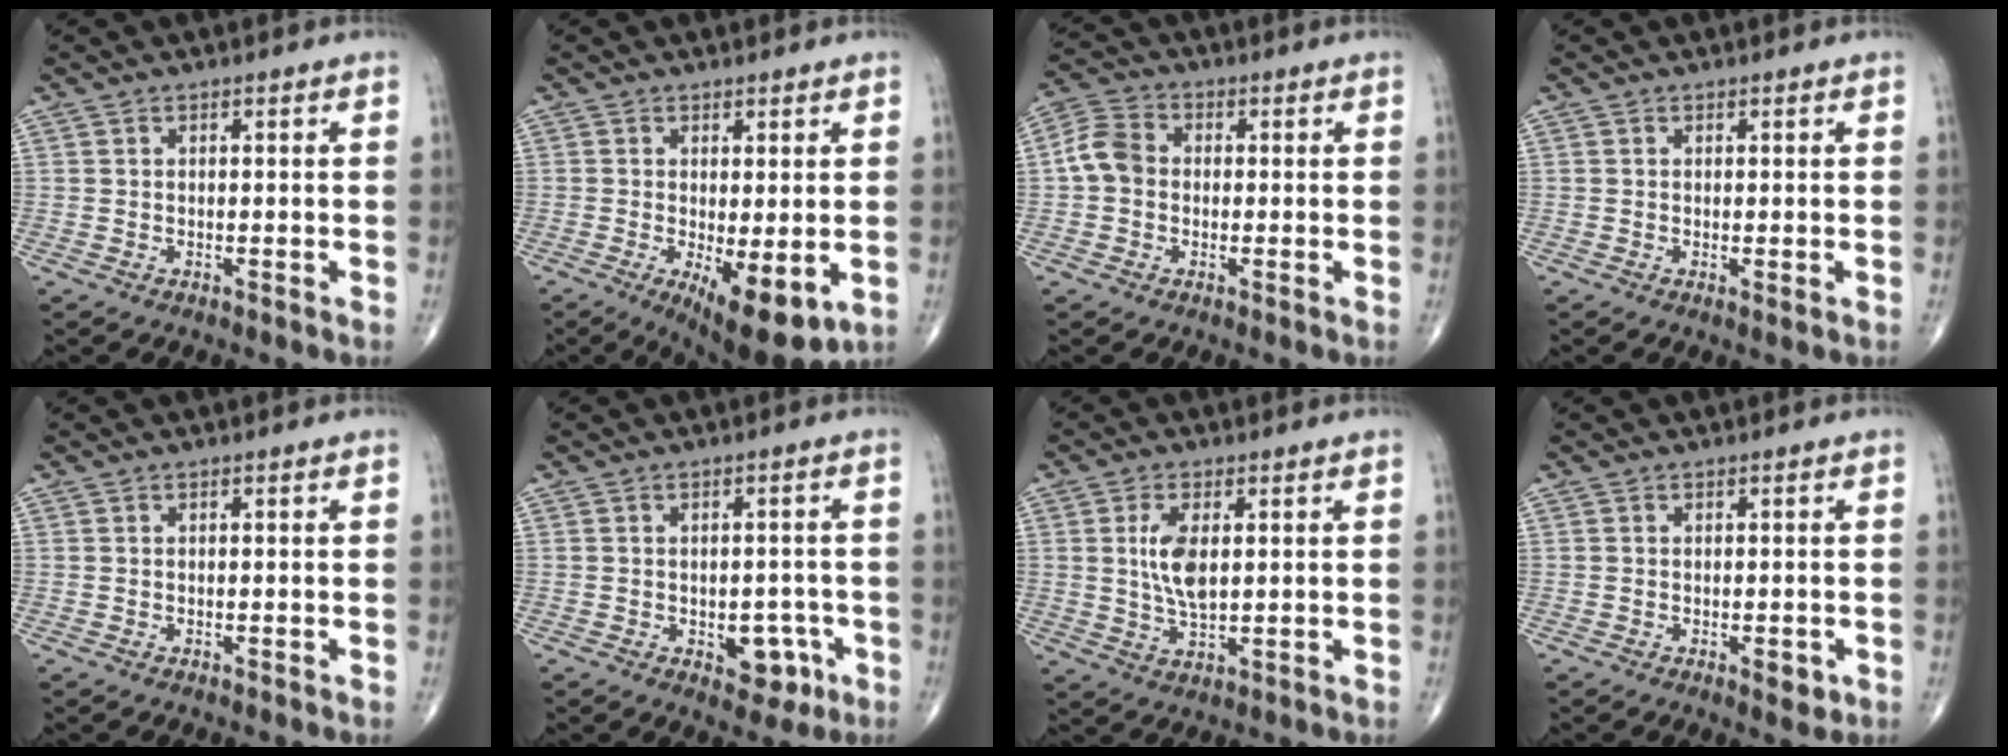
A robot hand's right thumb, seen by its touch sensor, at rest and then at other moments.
{"total": 10.1, "force": [-2.6, 3.6, 9.1], "torque": [-0.129, -0.024, -0.029]}
{"total": 6.0, "force": [-0.3, 4.9, 3.5], "torque": [-0.061, 0.019, -0.017]}
{"total": 0.6, "force": [0.1, 0.1, 0.6], "torque": [-0.010, -0.003, 0.000]}
{"total": 0.0}
{"total": 6.0, "force": [-2.2, 3.8, 4.1], "torque": [-0.018, 0.012, -0.020]}
{"total": 6.6, "force": [1.2, 3.0, 5.8], "torque": [-0.113, -0.008, 0.025]}
{"total": 2.4, "force": [-0.8, 1.1, 2.0], "torque": [-0.017, 0.000, -0.008]}